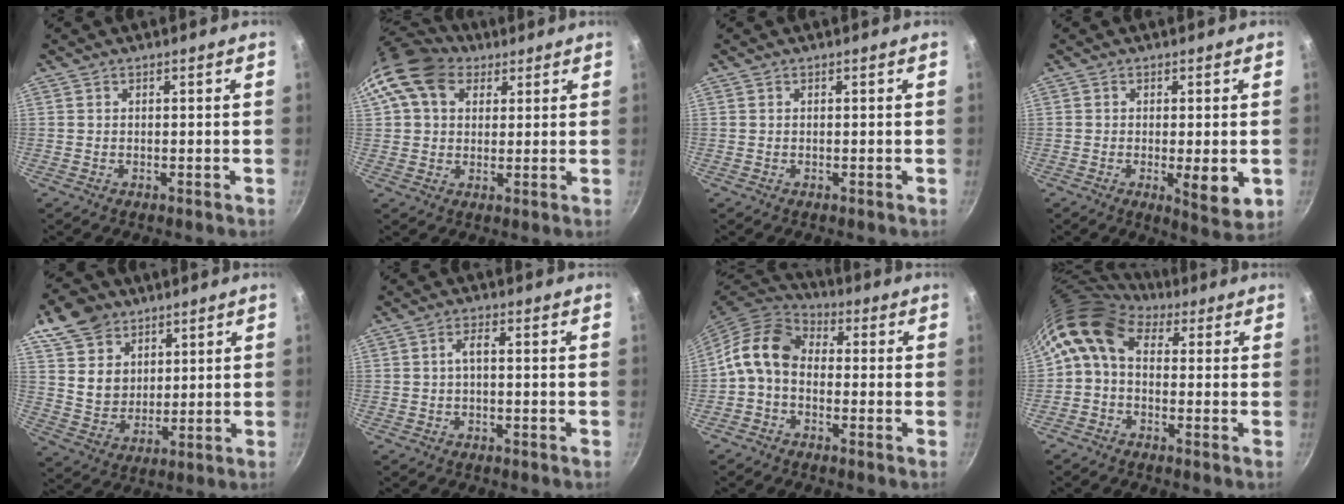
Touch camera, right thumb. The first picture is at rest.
{"total": 12.4, "force": [5.6, 9.0, 6.4], "torque": [-0.103, 0.006, 0.090]}
{"total": 0.0}
{"total": 6.9, "force": [-1.2, 1.9, 6.5], "torque": [-0.086, -0.015, -0.012]}
{"total": 13.1, "force": [7.2, 9.6, 5.3], "torque": [-0.063, -0.025, 0.136]}
{"total": 2.2, "force": [-0.3, 0.7, 2.0], "torque": [-0.046, 0.016, -0.007]}
{"total": 9.6, "force": [-1.2, 6.9, 6.6], "torque": [-0.114, 0.039, -0.044]}
{"total": 8.8, "force": [1.9, 6.0, 6.2], "torque": [-0.113, 0.025, 0.013]}